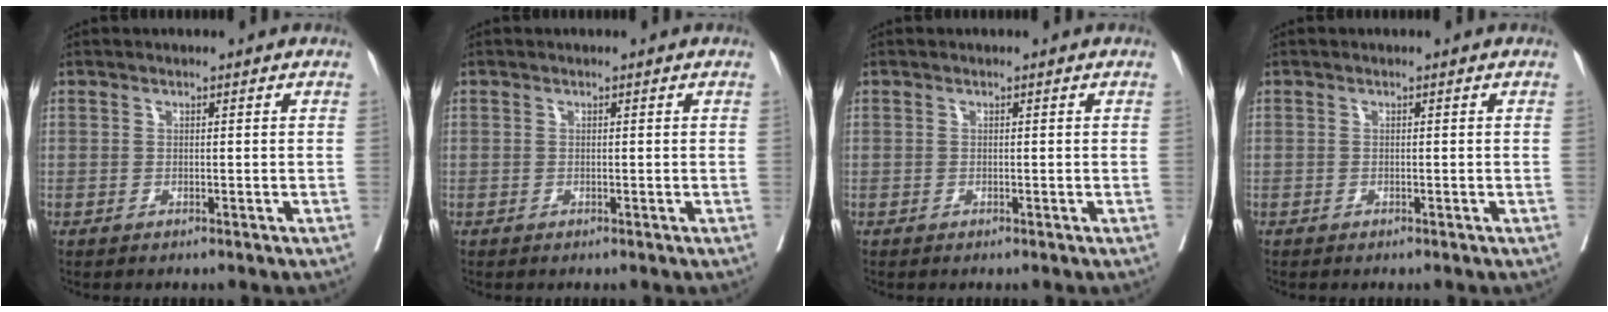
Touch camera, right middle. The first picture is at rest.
{"total": 0.0}
{"total": 0.0}
{"total": 0.0}